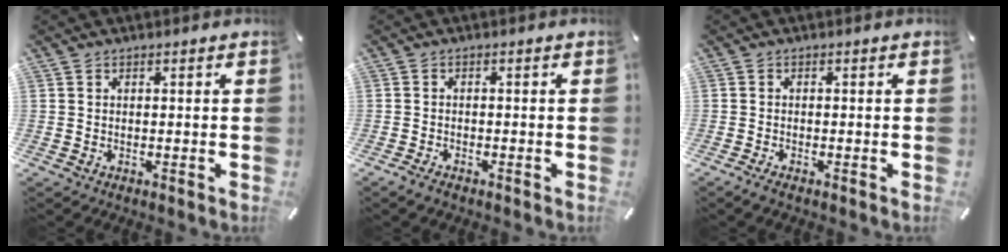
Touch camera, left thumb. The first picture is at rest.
{"total": 1.6, "force": [-1.3, 0.6, 0.8], "torque": [-0.015, 0.004, -0.025]}
{"total": 1.2, "force": [-0.7, 0.3, 1.0], "torque": [-0.017, -0.002, -0.012]}